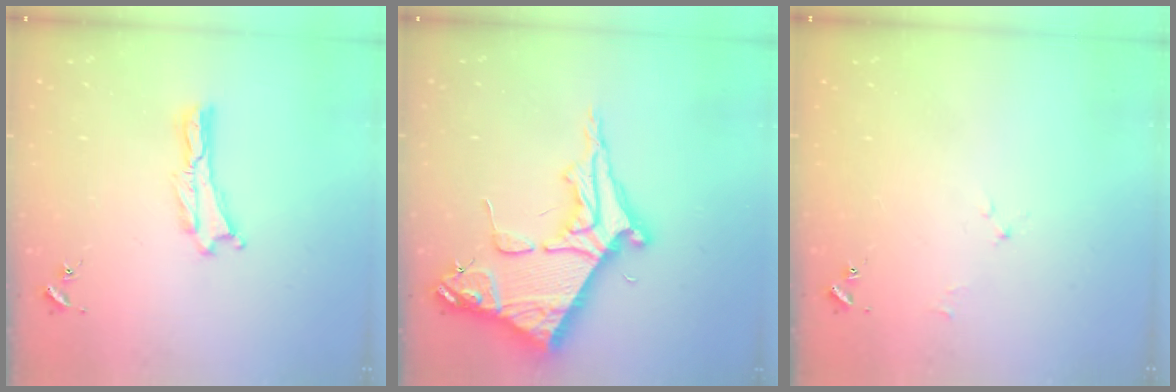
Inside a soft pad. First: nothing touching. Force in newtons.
{"total": 10.2, "press": 10.2, "slide": 1.1}
{"total": 1.7, "press": 1.6, "slide": 0.3}